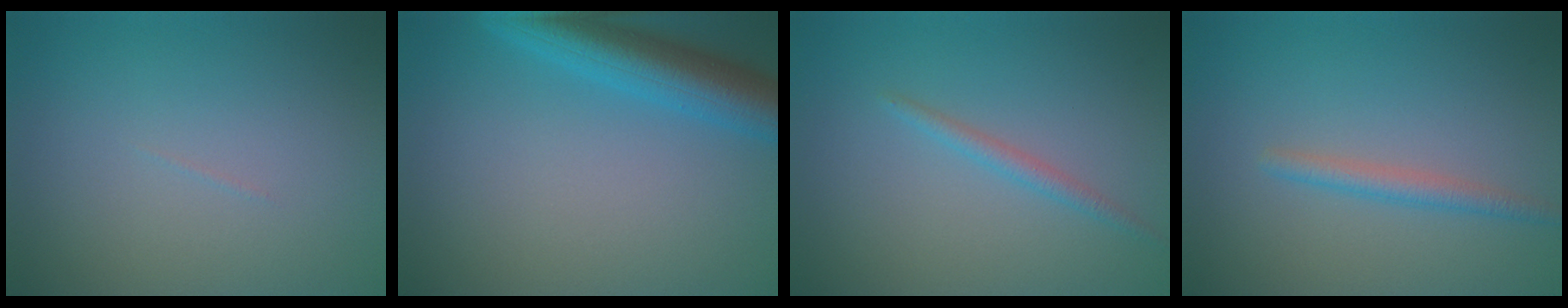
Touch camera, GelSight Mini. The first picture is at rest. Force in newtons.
{"total": 6.3, "press": 6.3, "slide": 0.2}
{"total": 1.4, "press": 1.4, "slide": 0.1}
{"total": 1.8, "press": 1.8, "slide": 0.1}